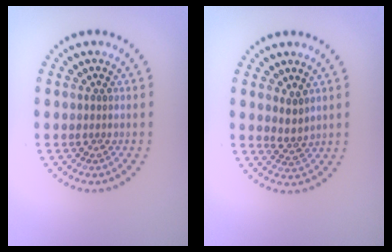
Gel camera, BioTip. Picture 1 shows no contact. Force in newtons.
{"total": 1.8, "press": 1.4, "slide": 1.1}